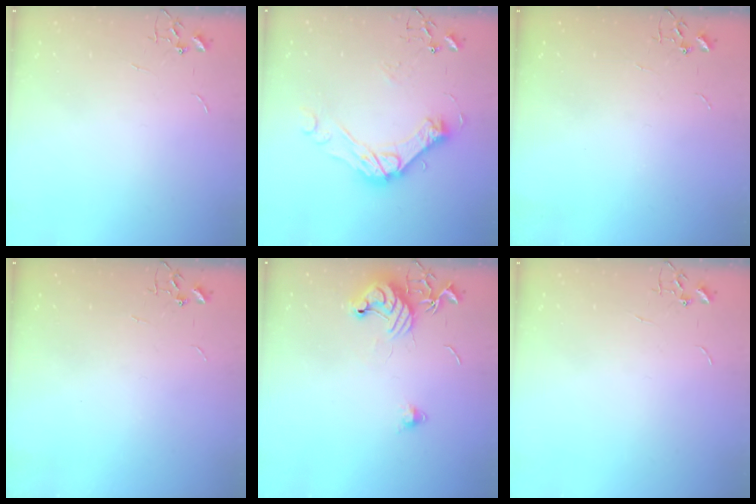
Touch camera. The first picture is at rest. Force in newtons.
{"total": 14.5, "press": 14.4, "slide": 1.1}
{"total": 0.0}
{"total": 0.0}
{"total": 11.4, "press": 11.4, "slide": 0.7}
{"total": 0.0}